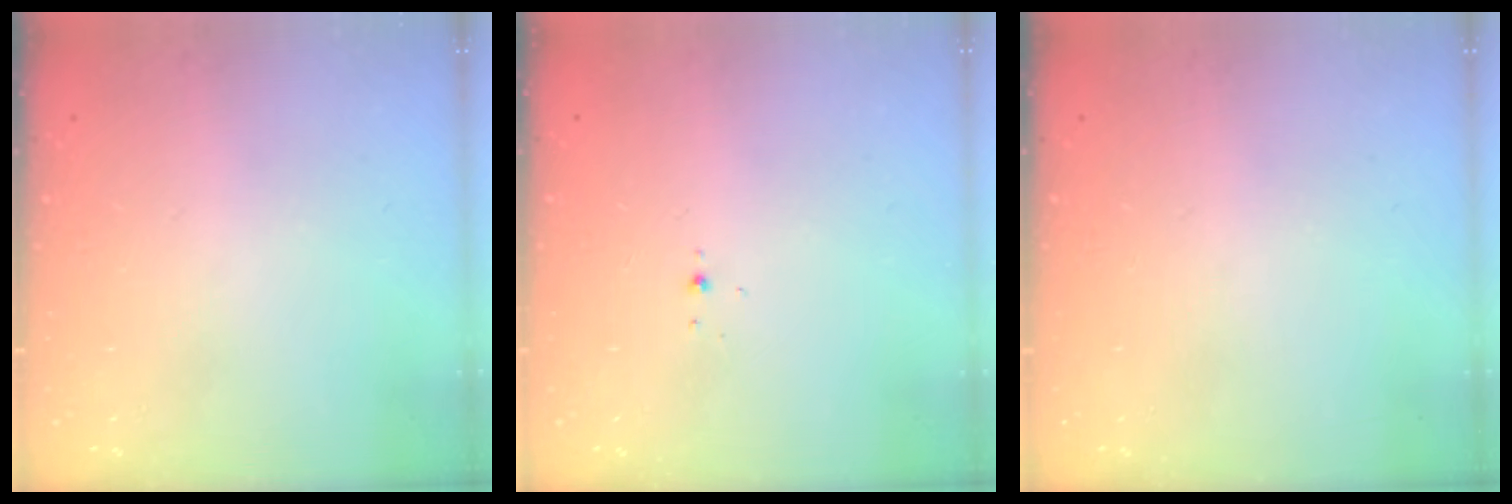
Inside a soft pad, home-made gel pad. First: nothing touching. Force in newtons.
{"total": 3.0, "press": 2.9, "slide": 0.8}
{"total": 0.0}